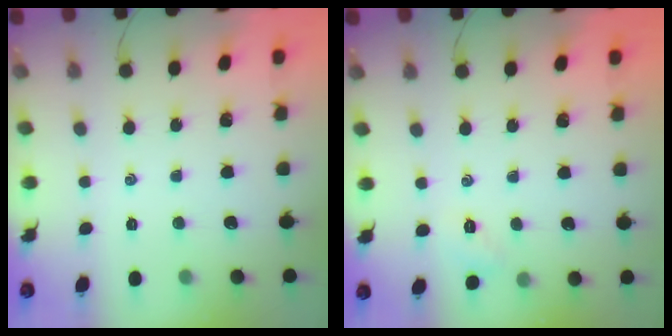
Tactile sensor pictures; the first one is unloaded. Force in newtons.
{"total": 2.2, "press": 2.1, "slide": 0.6}